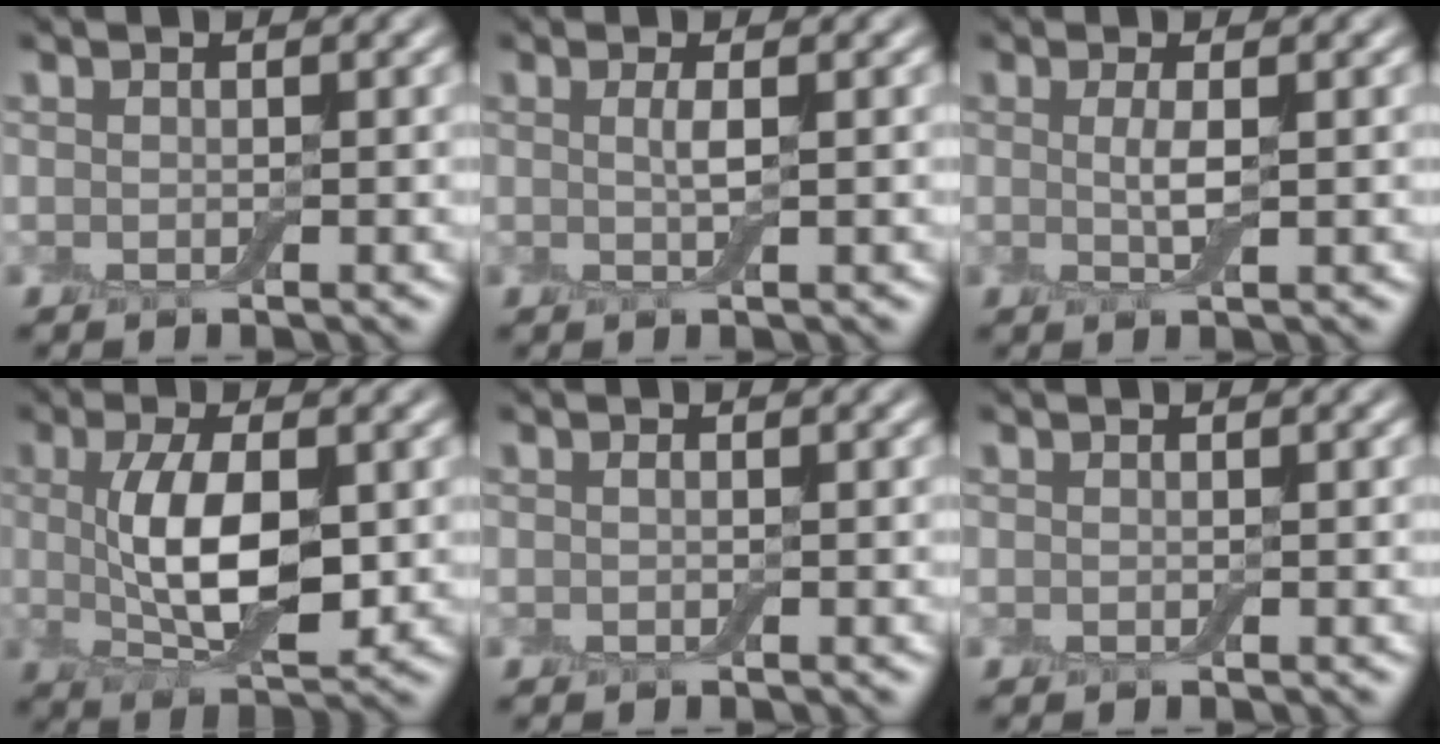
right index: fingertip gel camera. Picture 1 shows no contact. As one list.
[{"total": 1.1, "force": [0.1, 0.2, 1.1], "torque": [-0.022, 0.000, 0.001]}, {"total": 1.6, "force": [0.1, 0.3, 1.6], "torque": [-0.033, -0.002, 0.003]}, {"total": 6.8, "force": [0.6, 3.0, 6.1], "torque": [-0.118, -0.001, 0.014]}, {"total": 0.0}, {"total": 0.0}]